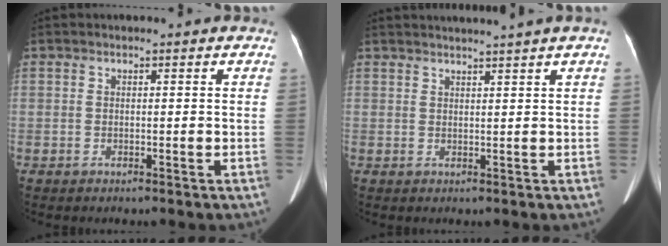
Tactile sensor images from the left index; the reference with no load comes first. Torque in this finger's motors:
{"motor_torque": [0.80, -1.34, 0.19, 0.10]}